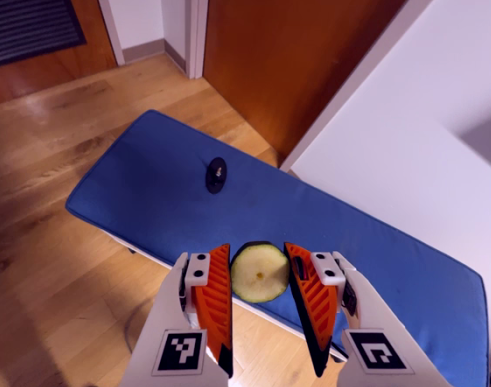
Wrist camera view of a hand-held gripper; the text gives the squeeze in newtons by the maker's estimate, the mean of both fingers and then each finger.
{"total": 10.9, "left": 11.6, "right": 10.2}